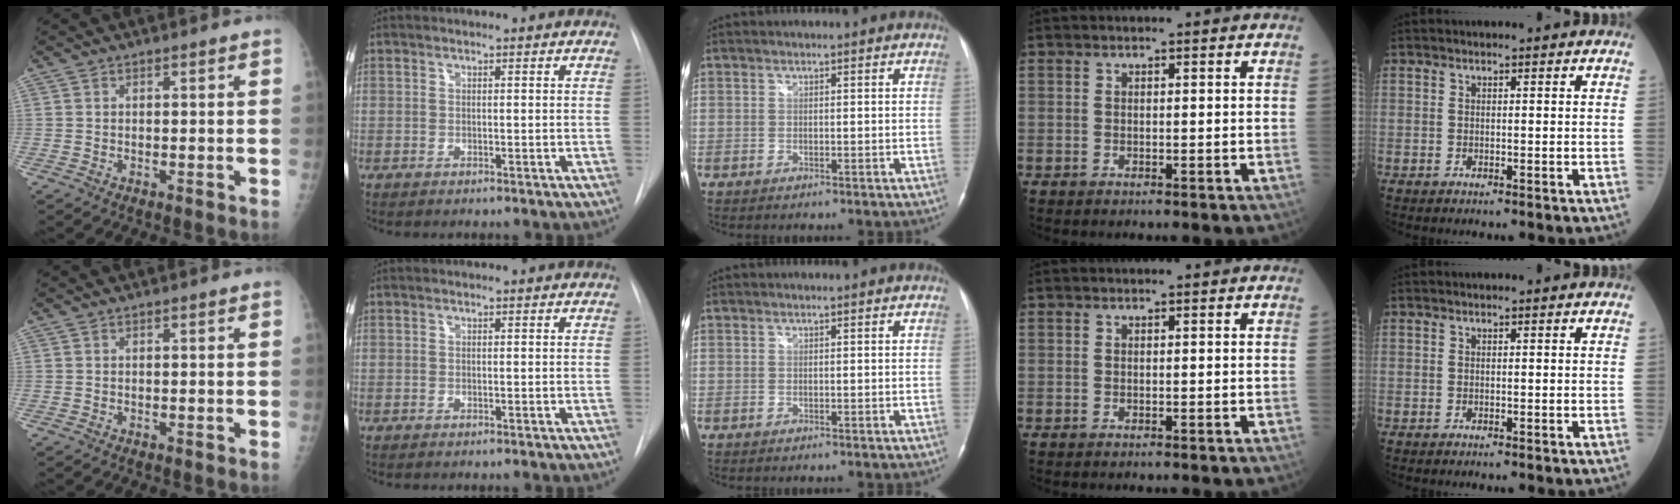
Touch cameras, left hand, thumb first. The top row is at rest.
{}